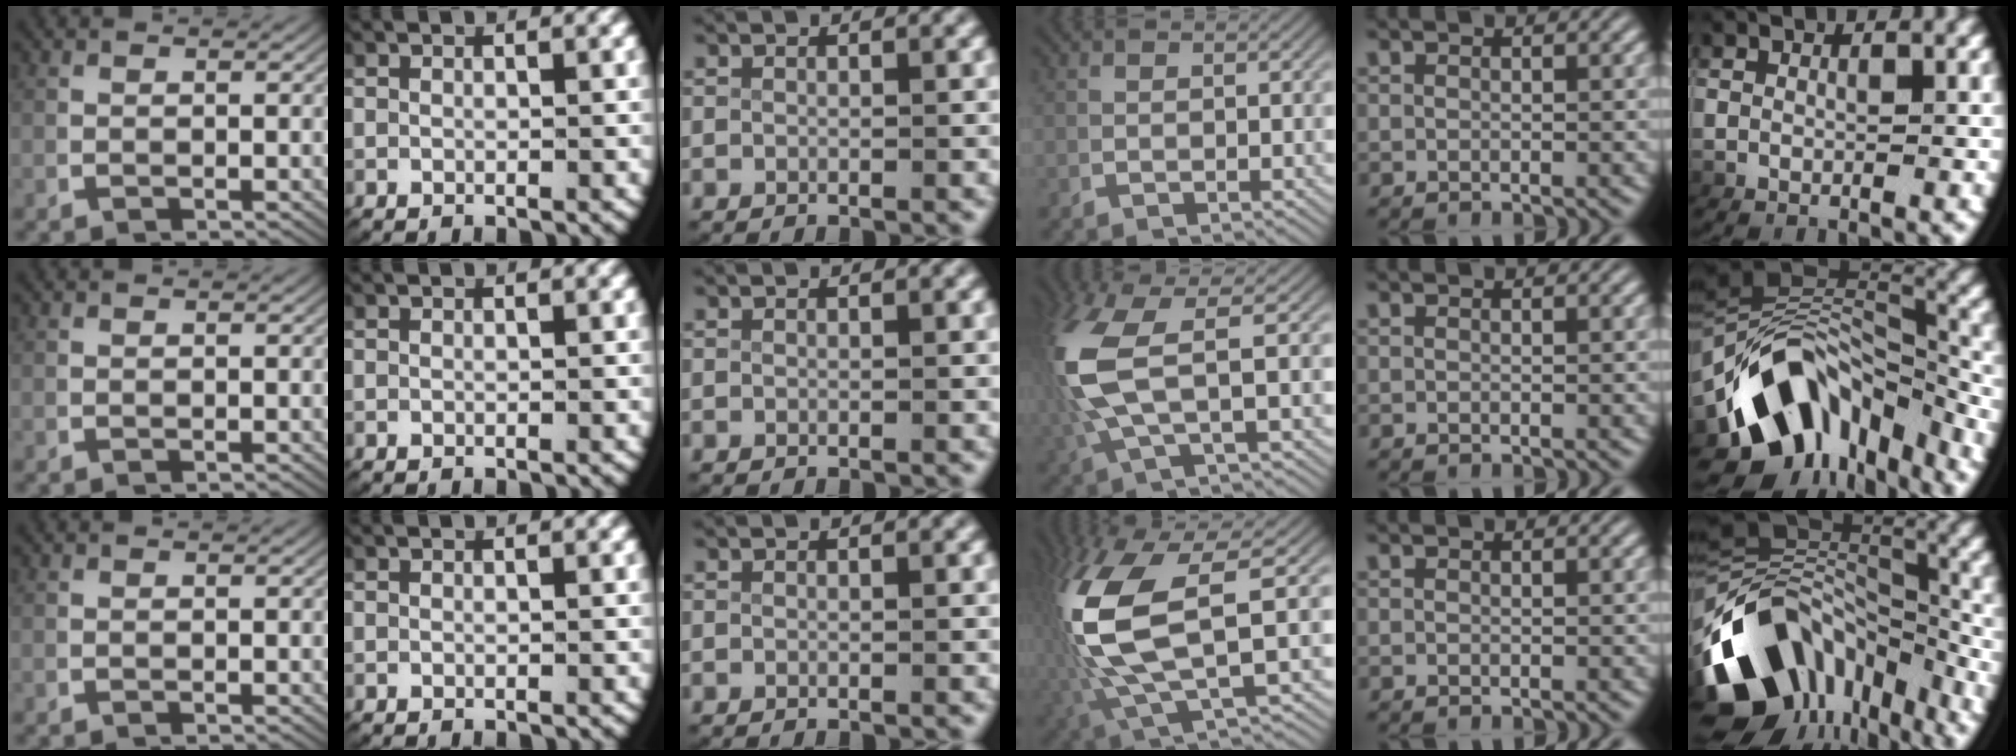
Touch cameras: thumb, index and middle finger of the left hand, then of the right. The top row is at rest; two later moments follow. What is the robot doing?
{"motion": "lift_and_place", "object": "fork"}